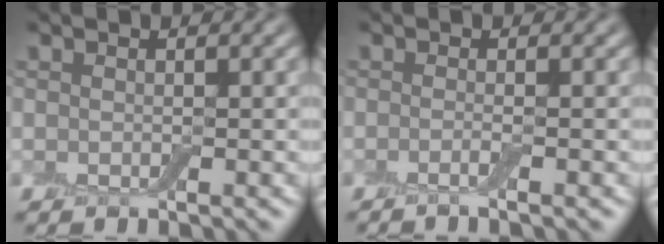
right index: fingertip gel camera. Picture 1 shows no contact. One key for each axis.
{"total": 1.5, "fx": -0.5, "fy": 0.4, "fz": 1.3, "tx": -0.014, "ty": -0.009, "tz": -0.019}